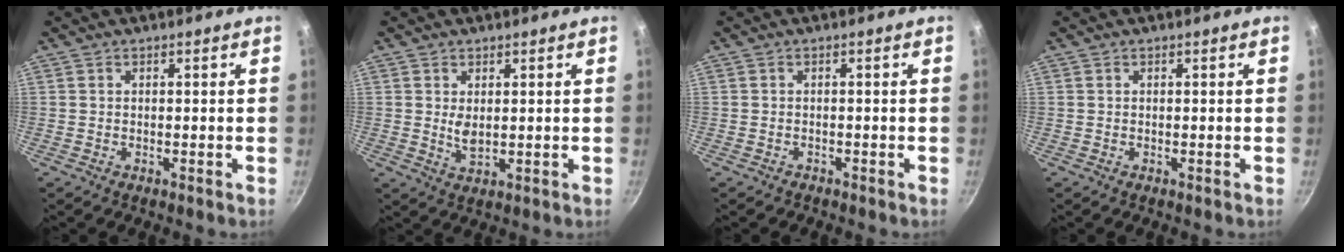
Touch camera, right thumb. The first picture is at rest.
{"total": 3.0, "force": [0.6, 1.6, 2.5], "torque": [-0.046, -0.009, 0.016]}
{"total": 0.7, "force": [-0.6, 0.3, -0.1], "torque": [0.000, 0.015, -0.009]}
{"total": 0.0}